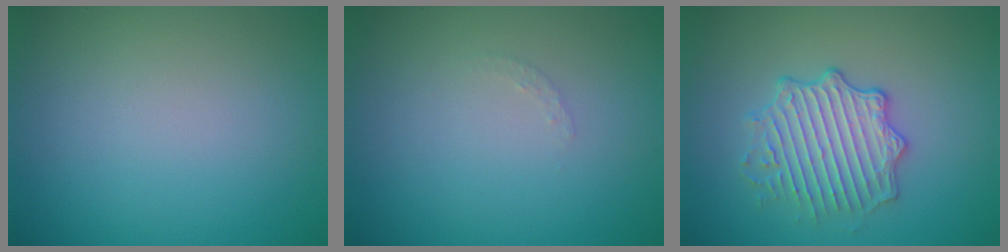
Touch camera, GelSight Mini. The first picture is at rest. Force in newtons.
{"total": 0.7, "press": 0.7, "slide": 0.1}
{"total": 4.2, "press": 3.8, "slide": 1.8}